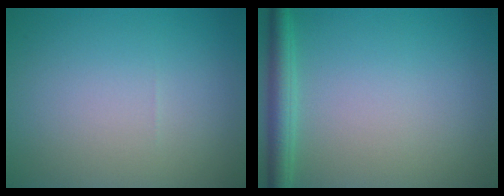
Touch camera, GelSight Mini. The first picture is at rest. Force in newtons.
{"total": 2.8, "press": 2.8, "slide": 0.2}